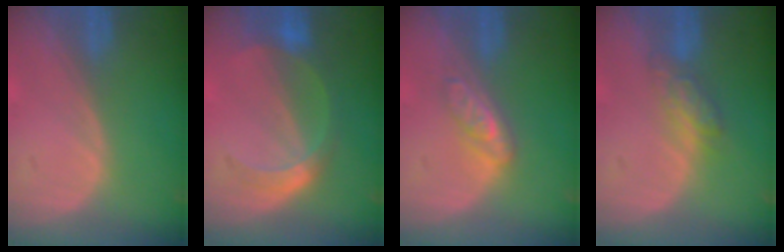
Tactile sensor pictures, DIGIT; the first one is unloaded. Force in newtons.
{"total": 5.7, "press": 5.3, "slide": 2.0}
{"total": 4.6, "press": 4.1, "slide": 2.2}
{"total": 4.4, "press": 4.3, "slide": 1.1}